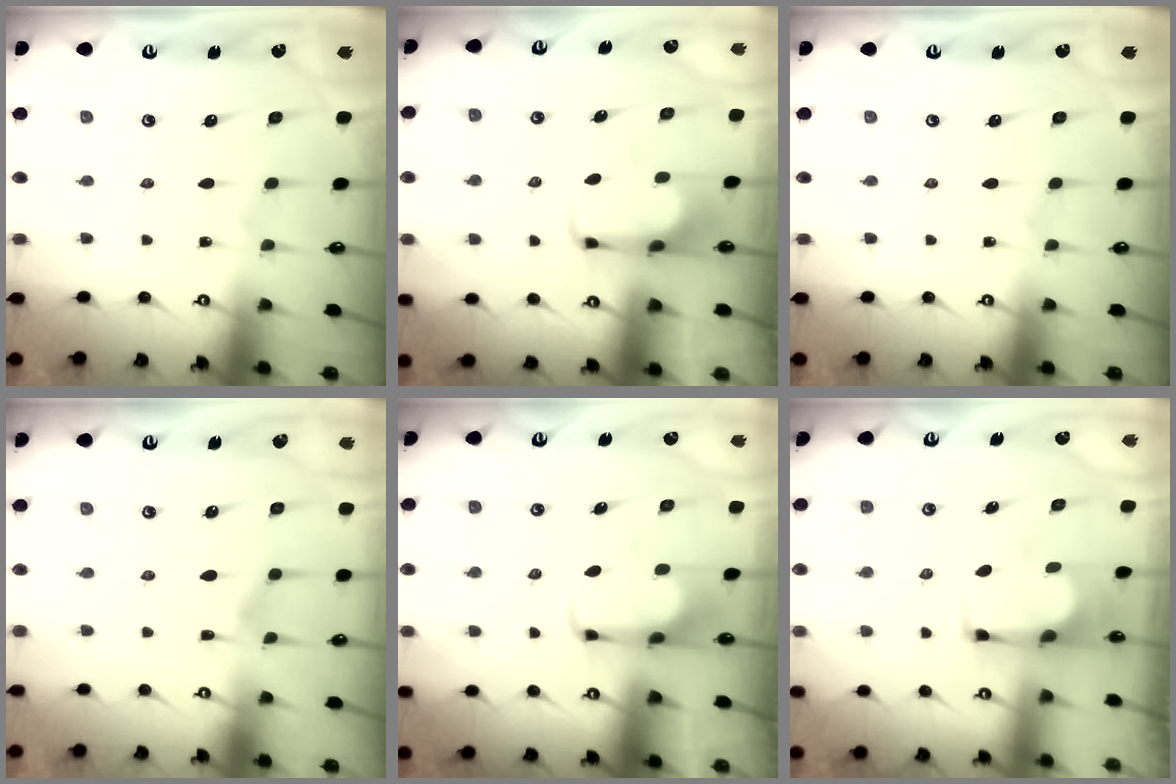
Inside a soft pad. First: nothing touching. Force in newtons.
{"total": 1.8, "press": 1.8, "slide": 0.4}
{"total": 0.0}
{"total": 3.5, "press": 3.3, "slide": 1.2}
{"total": 1.8, "press": 1.8, "slide": 0.4}
{"total": 5.7, "press": 5.7, "slide": 0.5}